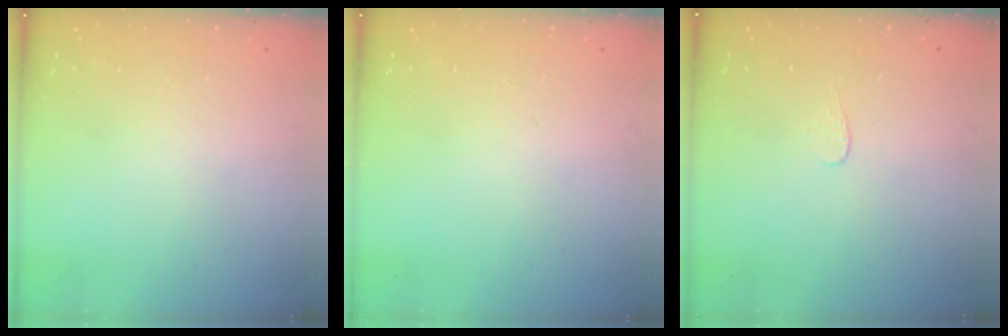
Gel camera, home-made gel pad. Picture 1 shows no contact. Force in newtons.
{"total": 0.0}
{"total": 3.0, "press": 3.0, "slide": 0.2}